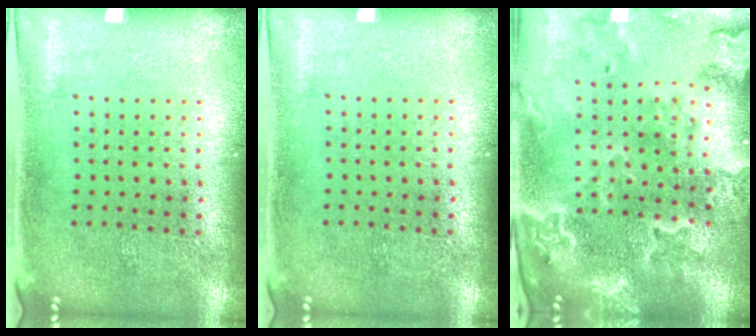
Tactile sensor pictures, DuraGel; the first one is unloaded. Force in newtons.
{"total": 0.0}
{"total": 2.9, "press": 2.7, "slide": 1.0}